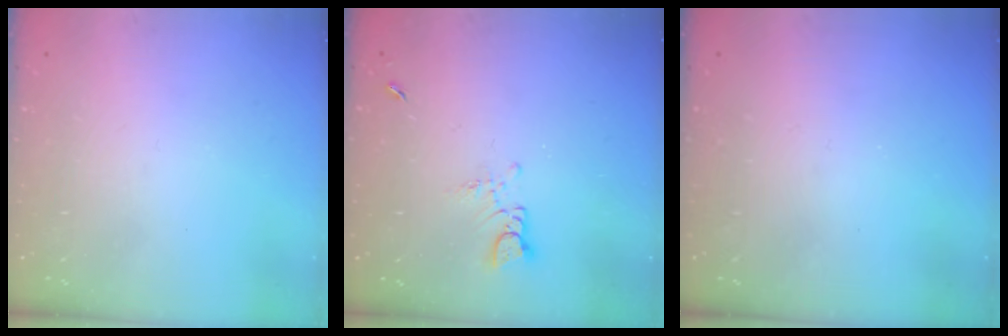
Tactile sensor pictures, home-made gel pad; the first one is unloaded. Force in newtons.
{"total": 2.7, "press": 2.7, "slide": 0.2}
{"total": 0.0}